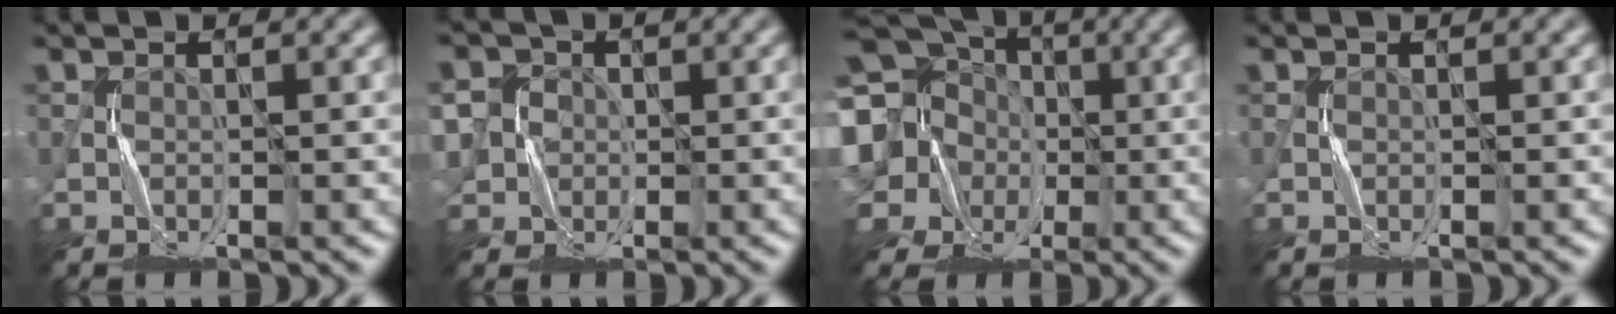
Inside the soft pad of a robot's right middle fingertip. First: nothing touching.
{"total": 6.9, "force": [0.2, 6.4, 2.5], "torque": [-0.058, 0.032, -0.025]}
{"total": 20.4, "force": [0.5, 18.4, 8.9], "torque": [-0.234, 0.008, -0.040]}
{"total": 0.0}